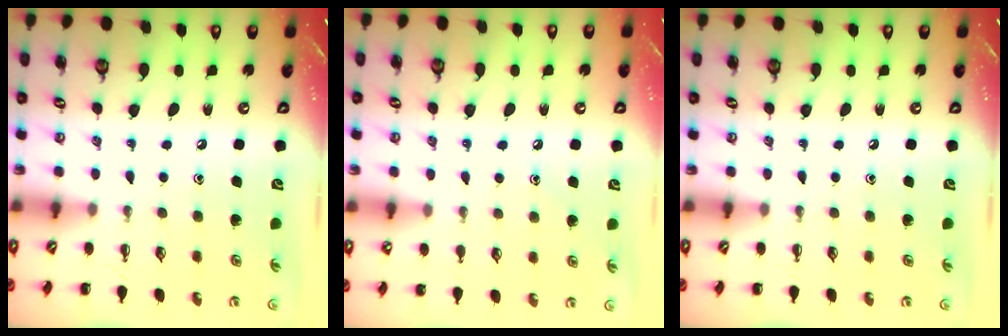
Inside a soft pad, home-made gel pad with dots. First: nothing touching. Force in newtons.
{"total": 6.9, "press": 6.6, "slide": 2.2}
{"total": 0.0}